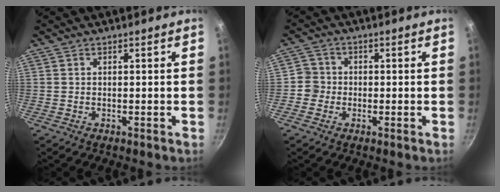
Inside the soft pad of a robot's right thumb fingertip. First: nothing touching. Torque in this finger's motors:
{"motor_torque": [-0.09, 0.19, 0.32, -0.08, -0.04]}